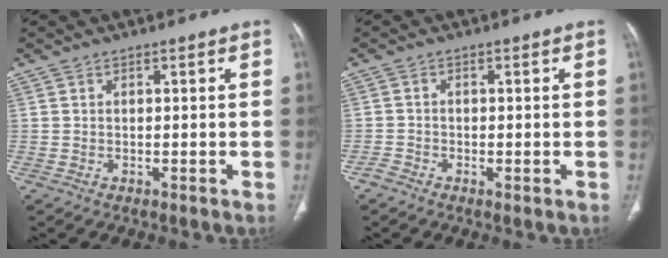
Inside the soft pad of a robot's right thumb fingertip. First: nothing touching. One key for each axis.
{"total": 1.7, "fx": -1.1, "fy": 0.8, "fz": 1.0, "tx": -0.016, "ty": 0.000, "tz": -0.024}